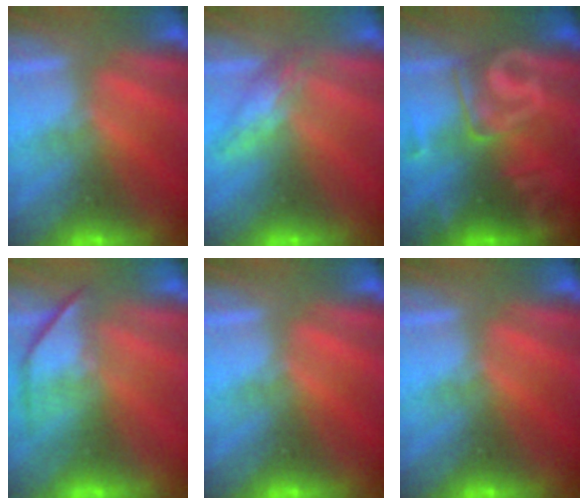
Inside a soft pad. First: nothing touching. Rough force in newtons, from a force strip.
{"total": 2.8}
{"total": 2.9}
{"total": 4.5}
{"total": 0.0}
{"total": 0.0}